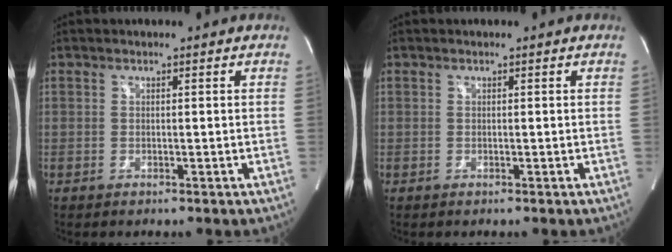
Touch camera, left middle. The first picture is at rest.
{"total": 0.0}